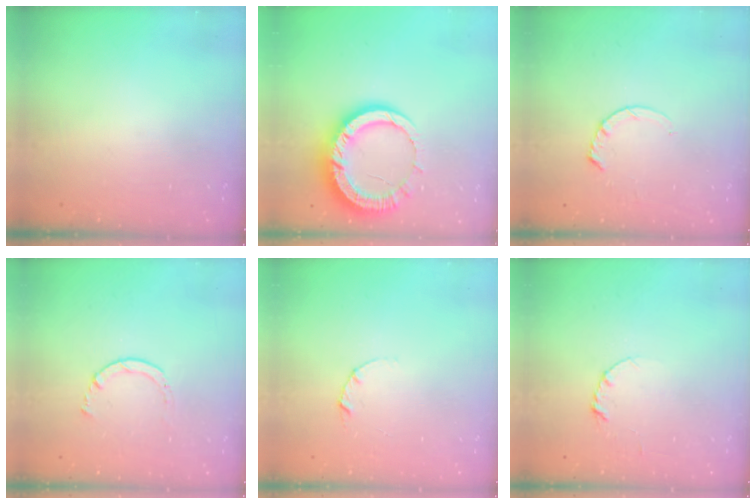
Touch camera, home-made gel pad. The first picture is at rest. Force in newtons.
{"total": 14.2, "press": 14.1, "slide": 1.5}
{"total": 4.8, "press": 4.7, "slide": 0.4}
{"total": 2.0, "press": 1.9, "slide": 0.3}
{"total": 2.1, "press": 2.1, "slide": 0.1}
{"total": 3.5, "press": 3.5, "slide": 0.4}